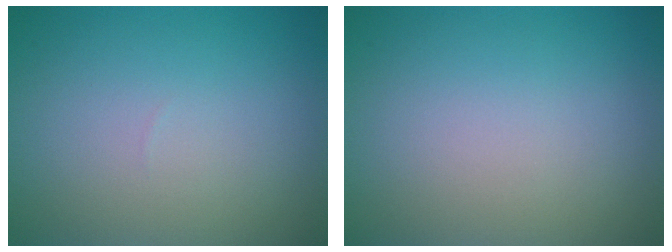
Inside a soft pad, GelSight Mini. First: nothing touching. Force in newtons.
{"total": 0.0}